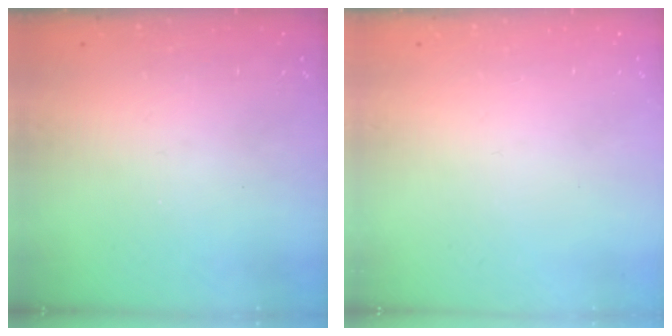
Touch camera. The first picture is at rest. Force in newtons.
{"total": 0.0}